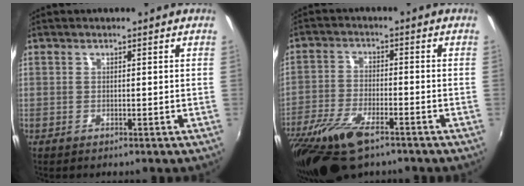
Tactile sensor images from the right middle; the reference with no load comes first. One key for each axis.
{"total": 13.9, "fx": -9.4, "fy": 5.1, "fz": 9.0, "tx": -0.204, "ty": -0.038, "tz": -0.178}